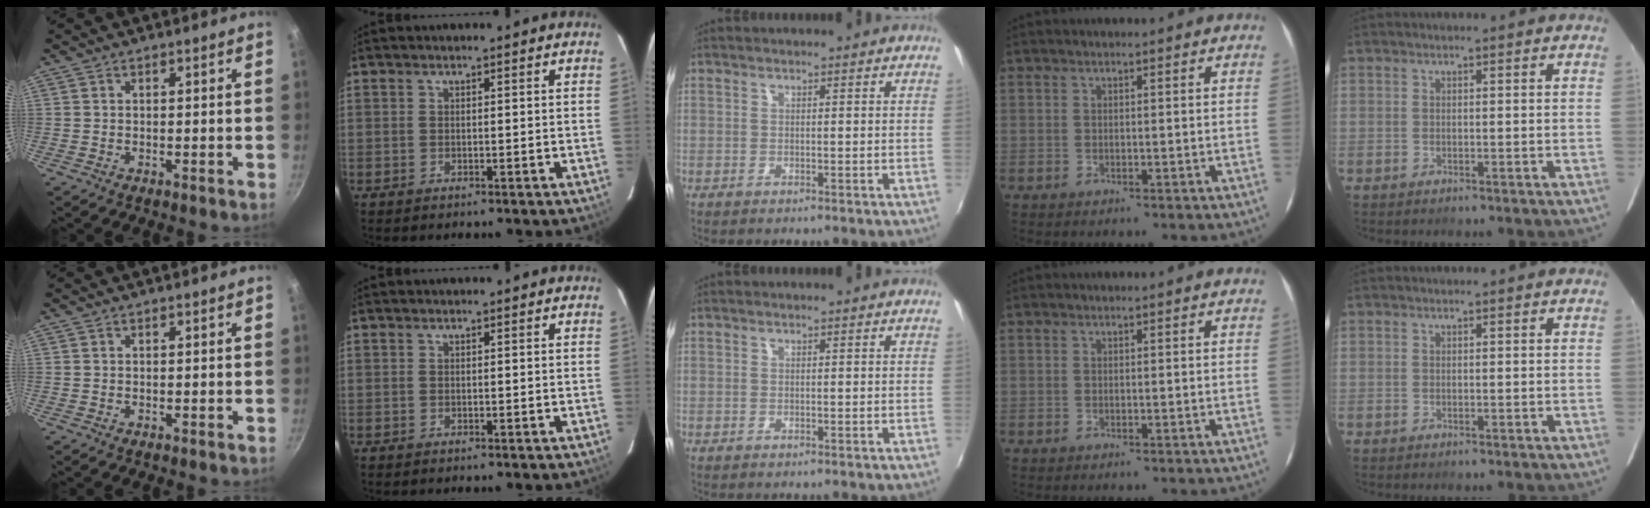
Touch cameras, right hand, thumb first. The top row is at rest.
{}